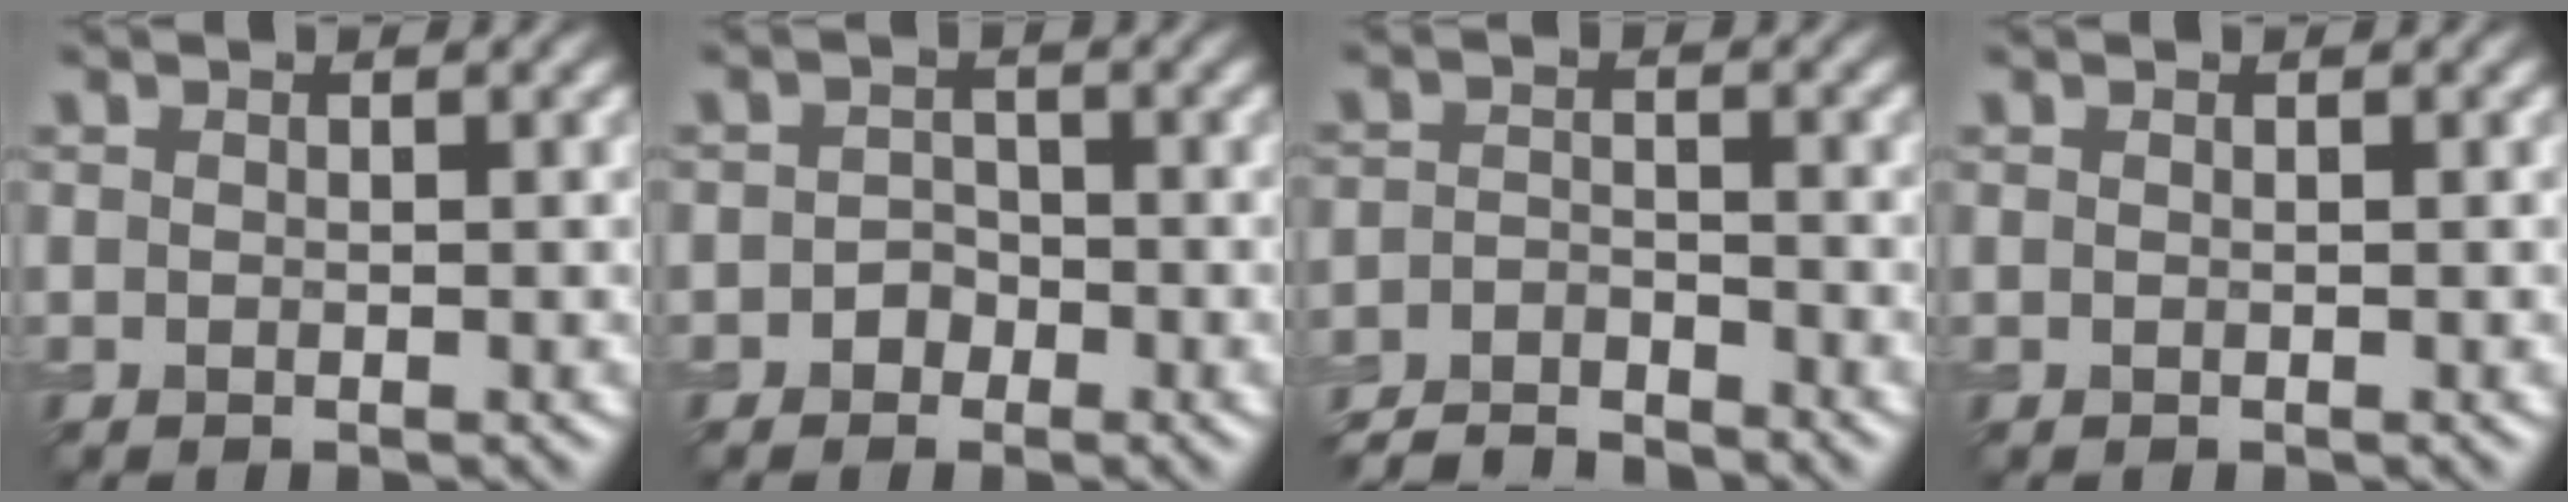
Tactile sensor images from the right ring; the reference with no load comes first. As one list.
[{"total": 1.5, "force": [-0.8, 1.2, 0.4], "torque": [-0.001, 0.005, -0.015]}, {"total": 4.3, "force": [-4.1, 0.8, 1.0], "torque": [-0.021, -0.007, -0.084]}, {"total": 0.0}]